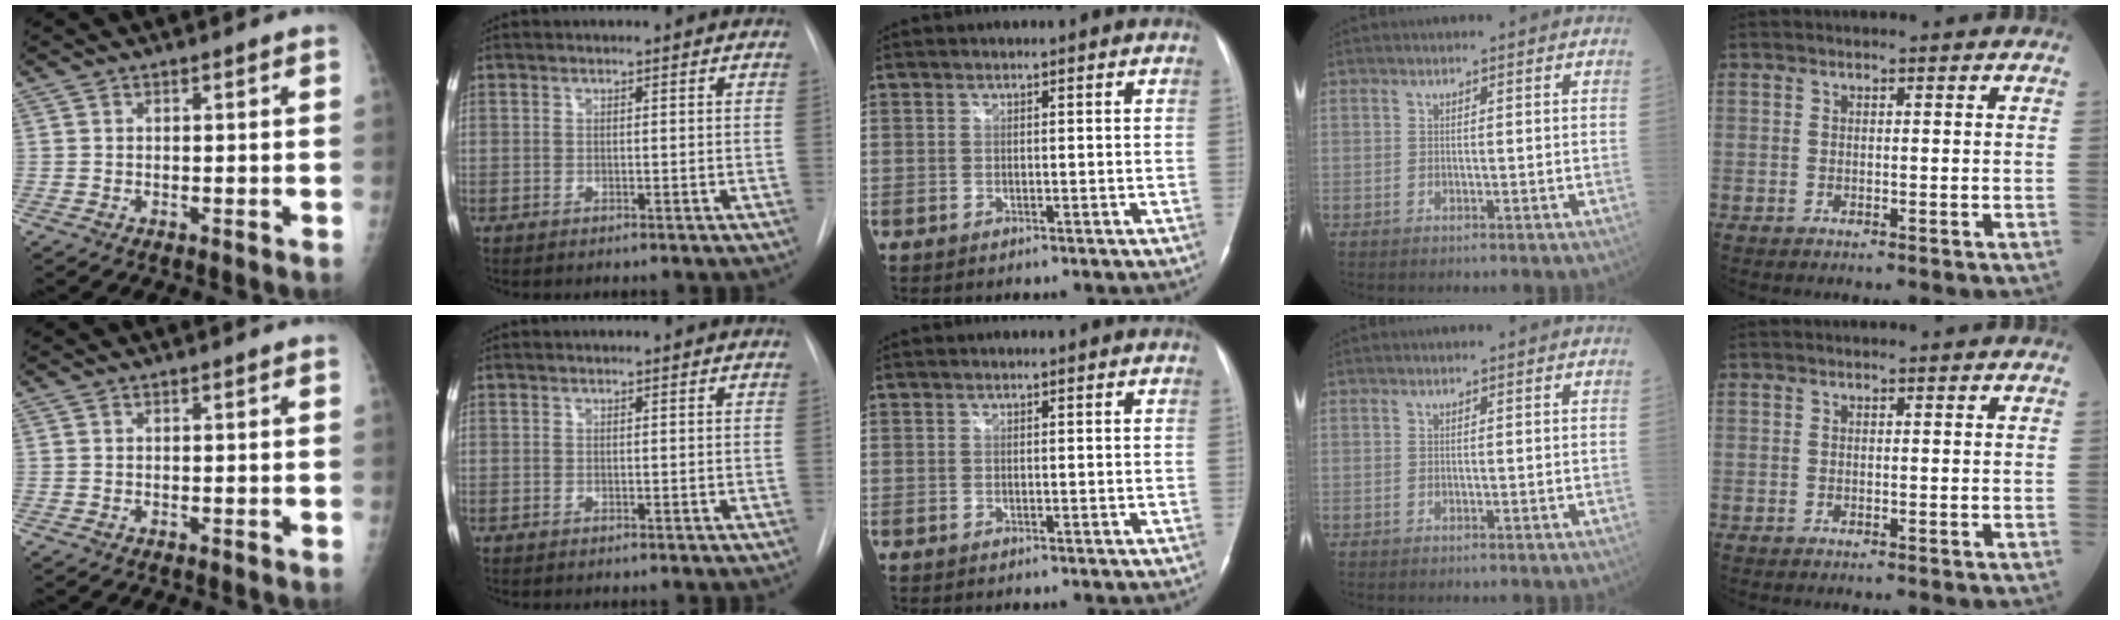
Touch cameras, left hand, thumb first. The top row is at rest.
{}